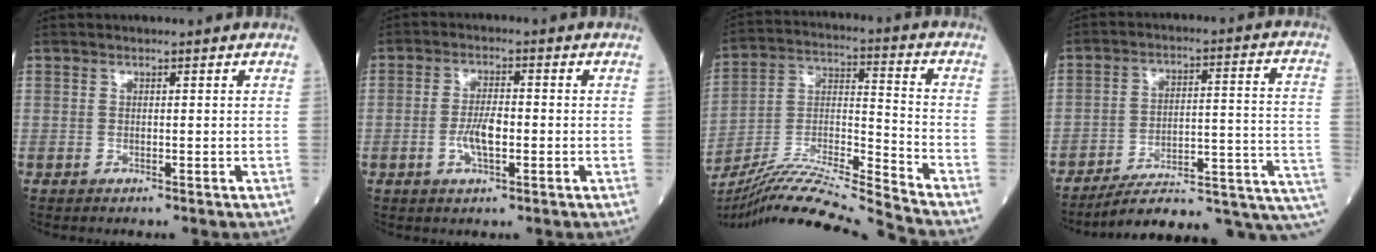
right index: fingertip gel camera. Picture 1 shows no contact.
{"total": 4.6, "force": [-1.1, 1.4, 4.3], "torque": [-0.084, 0.003, -0.019]}
{"total": 17.4, "force": [-16.2, -2.4, 5.8], "torque": [-0.103, 0.009, -0.292]}
{"total": 16.7, "force": [-10.8, 4.1, 12.0], "torque": [-0.119, 0.062, -0.144]}